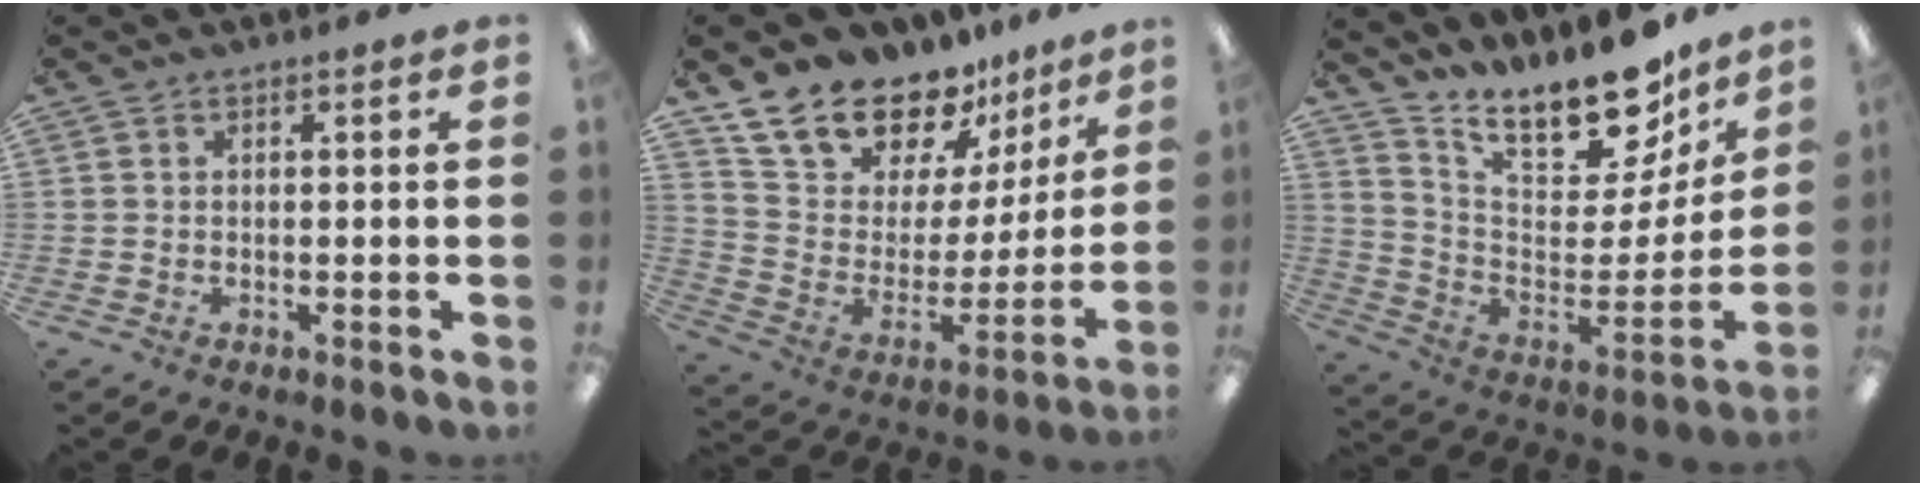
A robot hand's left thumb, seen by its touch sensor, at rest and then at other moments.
{"total": 19.1, "force": [16.3, 8.2, 5.5], "torque": [-0.115, -0.128, 0.295]}
{"total": 18.8, "force": [15.9, 6.2, 7.7], "torque": [-0.110, -0.131, 0.271]}